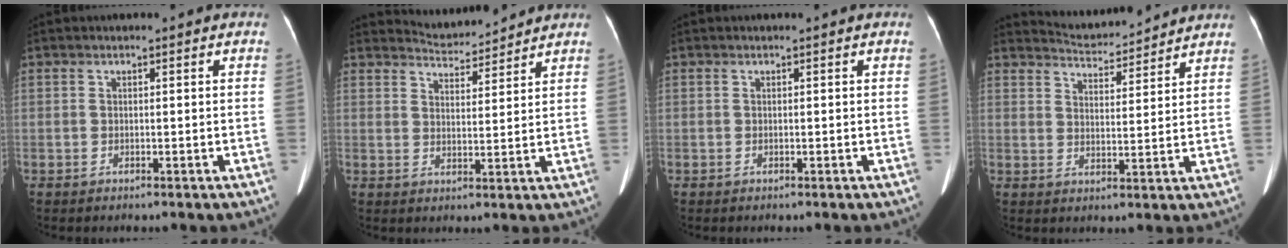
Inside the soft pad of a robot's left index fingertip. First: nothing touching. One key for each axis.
{"total": 5.5, "fx": 5.5, "fy": 0.3, "fz": -0.3, "tx": -0.006, "ty": 0.008, "tz": 0.088}
{"total": 0.0}
{"total": 8.0, "fx": 8.0, "fy": 0.6, "fz": 0.6, "tx": -0.021, "ty": 0.013, "tz": 0.121}